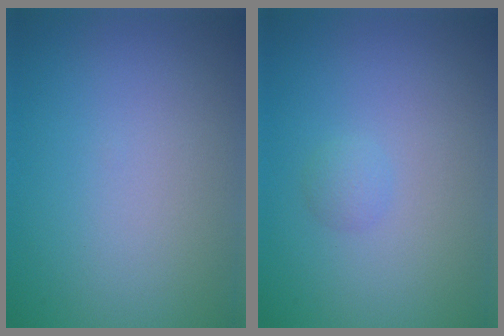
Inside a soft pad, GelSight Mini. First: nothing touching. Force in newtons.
{"total": 1.0, "press": 1.0, "slide": 0.0}